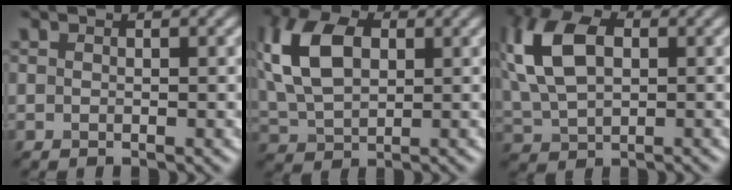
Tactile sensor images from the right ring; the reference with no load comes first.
{"total": 7.8, "force": [2.1, 4.9, 5.6], "torque": [-0.151, 0.027, 0.057]}
{"total": 7.8, "force": [2.0, 4.8, 5.9], "torque": [-0.156, 0.028, 0.051]}